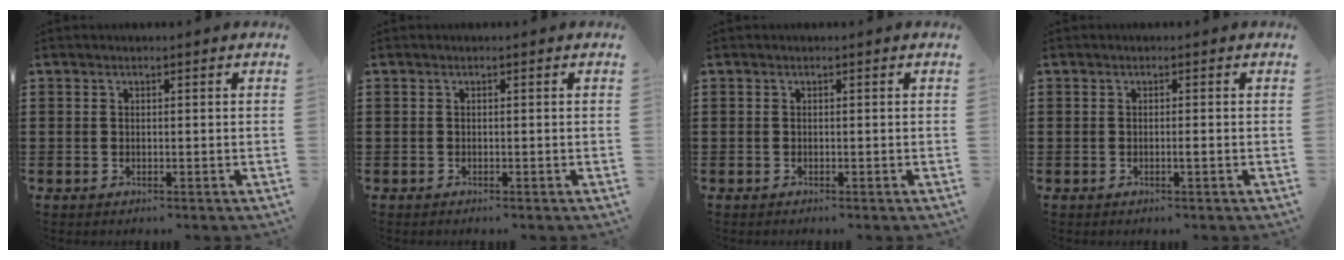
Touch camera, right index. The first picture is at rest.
{"total": 0.0}
{"total": 0.0}
{"total": 0.9, "force": [-0.3, -0.1, 0.8], "torque": [-0.014, -0.005, -0.005]}